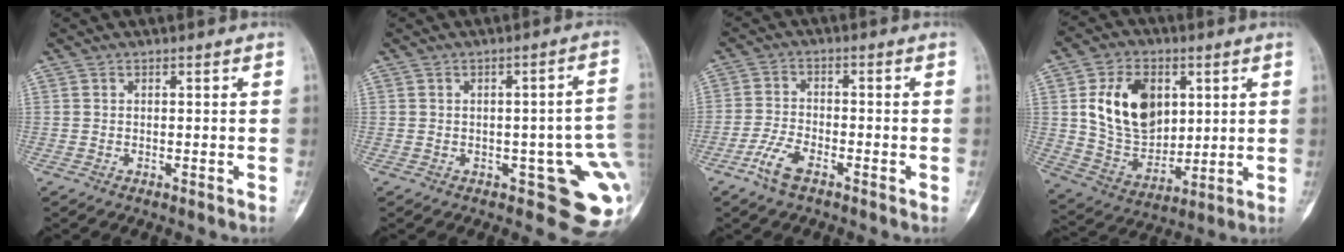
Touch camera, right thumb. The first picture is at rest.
{"total": 11.3, "force": [-2.3, 4.6, 10.0], "torque": [-0.089, 0.004, -0.022]}
{"total": 5.4, "force": [-3.5, 2.1, 3.5], "torque": [-0.074, 0.012, -0.071]}
{"total": 16.7, "force": [4.3, 11.7, 11.2], "torque": [-0.154, -0.019, 0.089]}